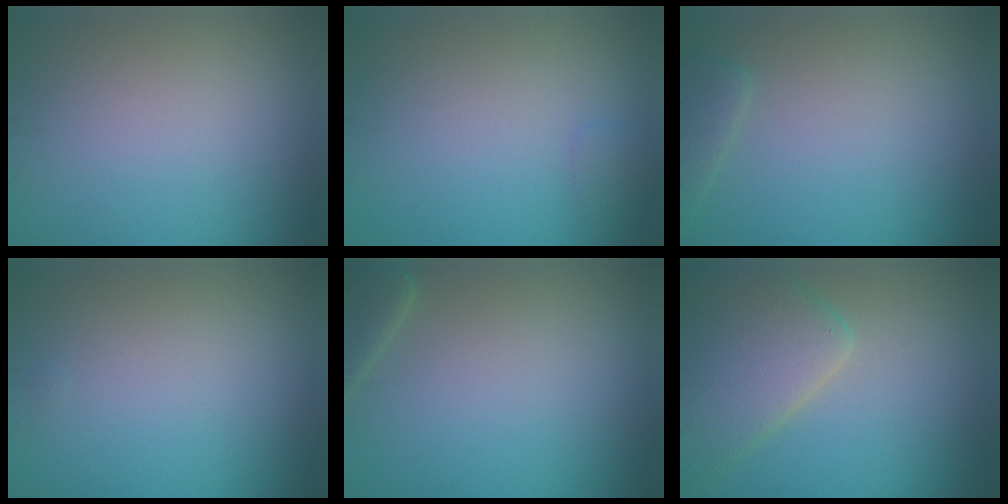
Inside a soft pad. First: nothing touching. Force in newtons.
{"total": 0.7, "press": 0.7, "slide": 0.0}
{"total": 1.9, "press": 1.8, "slide": 0.2}
{"total": 0.0}
{"total": 2.4, "press": 2.3, "slide": 0.4}
{"total": 6.5, "press": 6.5, "slide": 0.6}